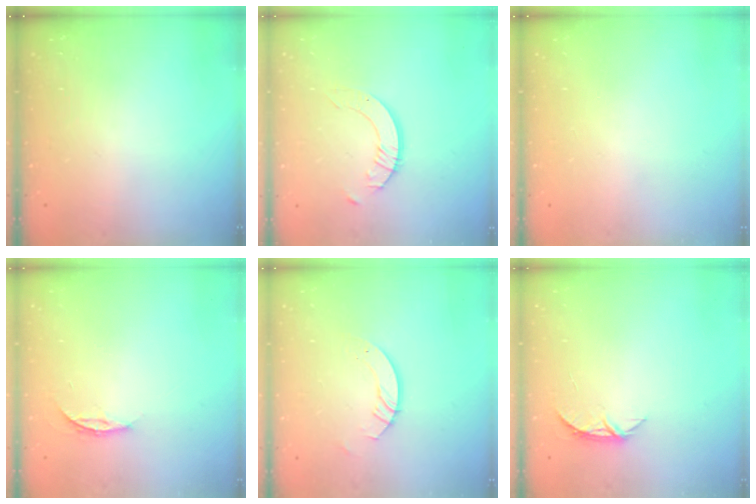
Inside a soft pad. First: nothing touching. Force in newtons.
{"total": 3.5, "press": 3.4, "slide": 0.4}
{"total": 0.0}
{"total": 3.8, "press": 3.8, "slide": 0.3}
{"total": 3.7, "press": 3.7, "slide": 0.3}
{"total": 5.7, "press": 5.6, "slide": 0.4}